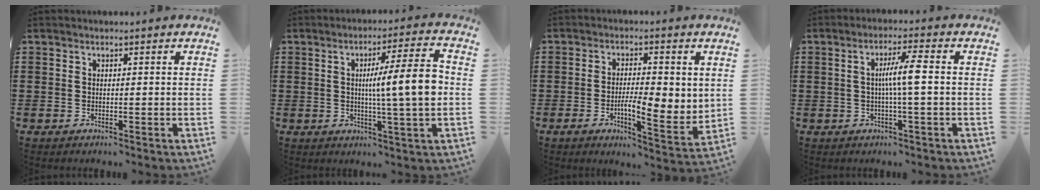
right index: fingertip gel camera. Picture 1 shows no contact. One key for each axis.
{"total": 10.4, "fx": 0.7, "fy": 0.8, "fz": 10.3, "tx": -0.162, "ty": -0.008, "tz": 0.000}
{"total": 5.9, "fx": -0.4, "fy": 2.4, "fz": 5.4, "tx": -0.091, "ty": -0.002, "tz": -0.011}
{"total": 5.1, "fx": -0.1, "fy": 0.1, "fz": 5.1, "tx": -0.094, "ty": 0.000, "tz": -0.008}